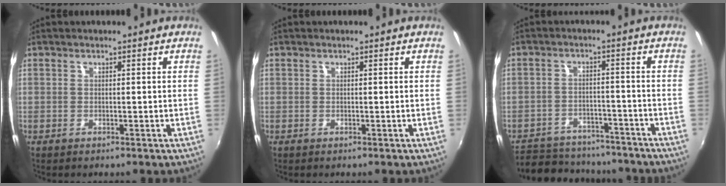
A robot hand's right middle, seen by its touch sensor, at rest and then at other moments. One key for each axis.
{"total": 0.0}
{"total": 20.2, "fx": -16.9, "fy": 8.1, "fz": 7.6, "tx": -0.171, "ty": 0.004, "tz": -0.224}